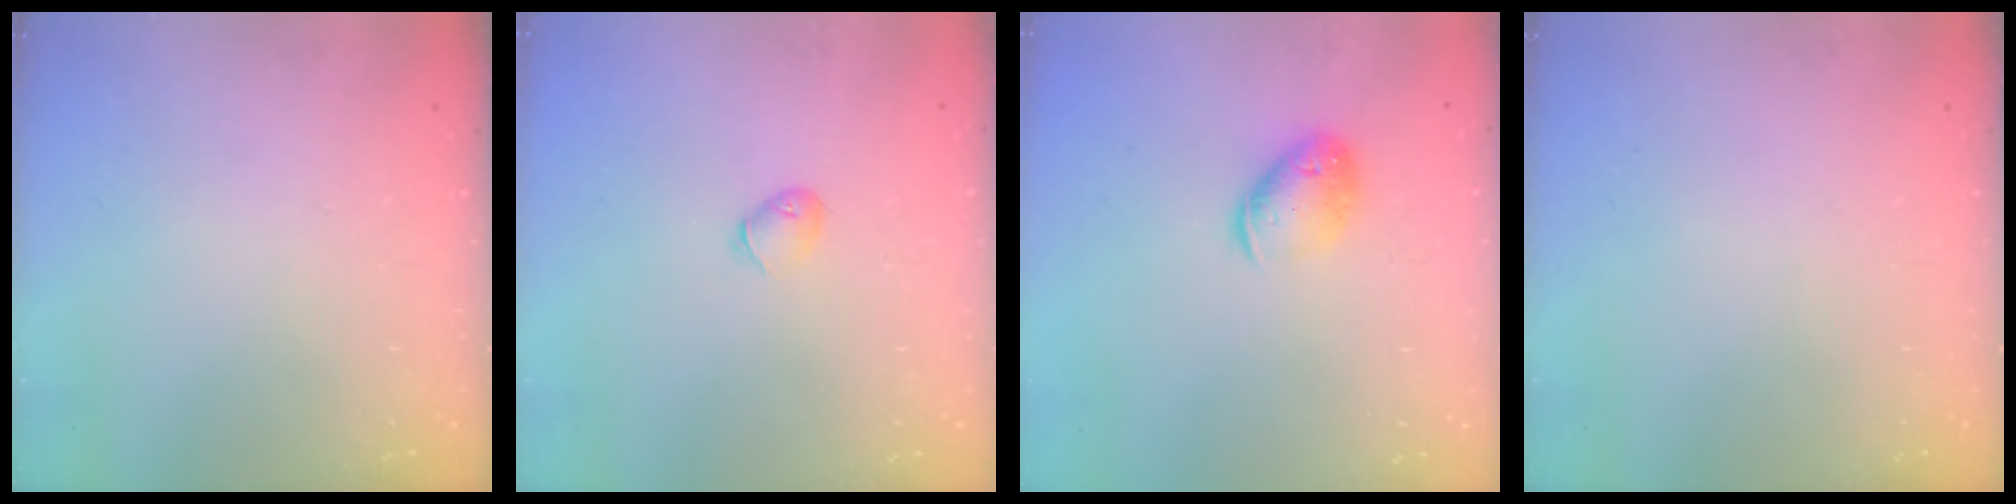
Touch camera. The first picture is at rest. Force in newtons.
{"total": 3.5, "press": 3.4, "slide": 0.8}
{"total": 10.5, "press": 10.4, "slide": 1.5}
{"total": 0.0}